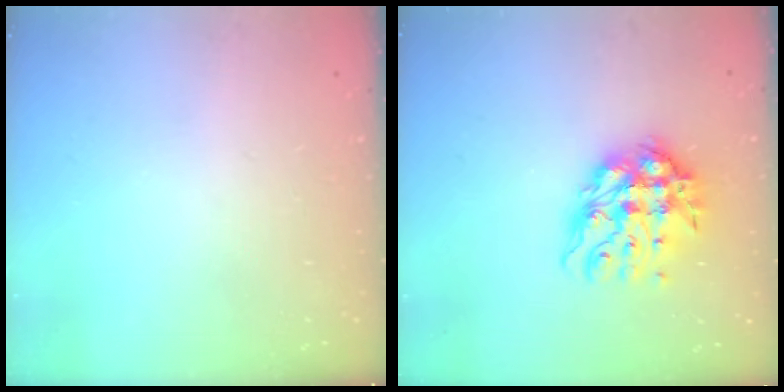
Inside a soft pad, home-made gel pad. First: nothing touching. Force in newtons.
{"total": 11.6, "press": 11.5, "slide": 1.5}